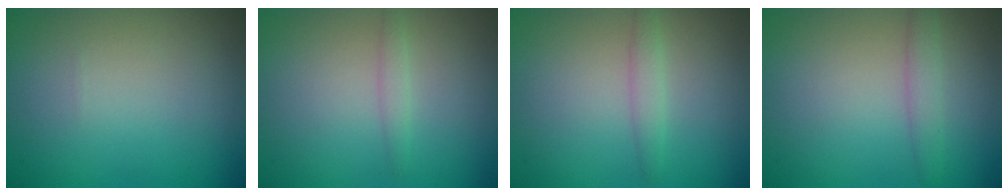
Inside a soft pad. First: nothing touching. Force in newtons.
{"total": 1.0, "press": 1.0, "slide": 0.1}
{"total": 1.4, "press": 1.4, "slide": 0.1}
{"total": 1.8, "press": 1.8, "slide": 0.1}